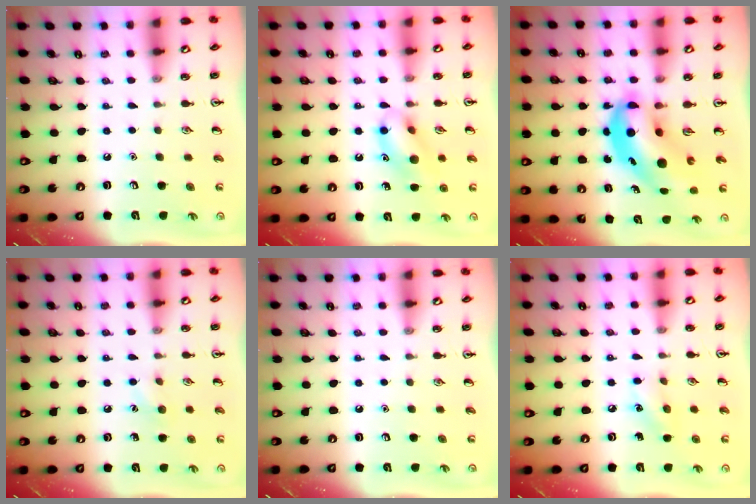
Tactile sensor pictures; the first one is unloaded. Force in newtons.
{"total": 12.4, "press": 12.4, "slide": 0.8}
{"total": 10.4, "press": 10.0, "slide": 2.8}
{"total": 6.5, "press": 6.3, "slide": 1.6}
{"total": 0.0}
{"total": 6.6, "press": 6.3, "slide": 1.9}